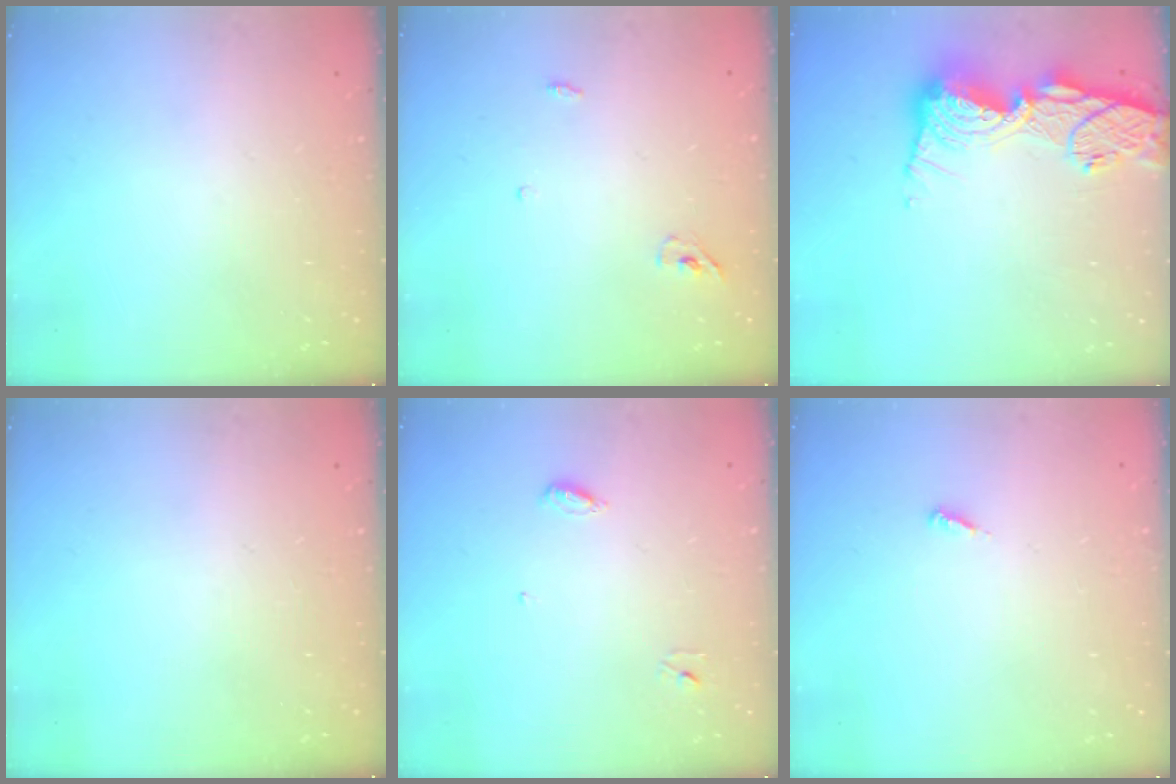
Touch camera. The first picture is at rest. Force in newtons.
{"total": 3.6, "press": 3.4, "slide": 1.1}
{"total": 16.5, "press": 16.4, "slide": 1.6}
{"total": 0.0}
{"total": 3.4, "press": 3.4, "slide": 0.2}
{"total": 2.1, "press": 2.1, "slide": 0.1}